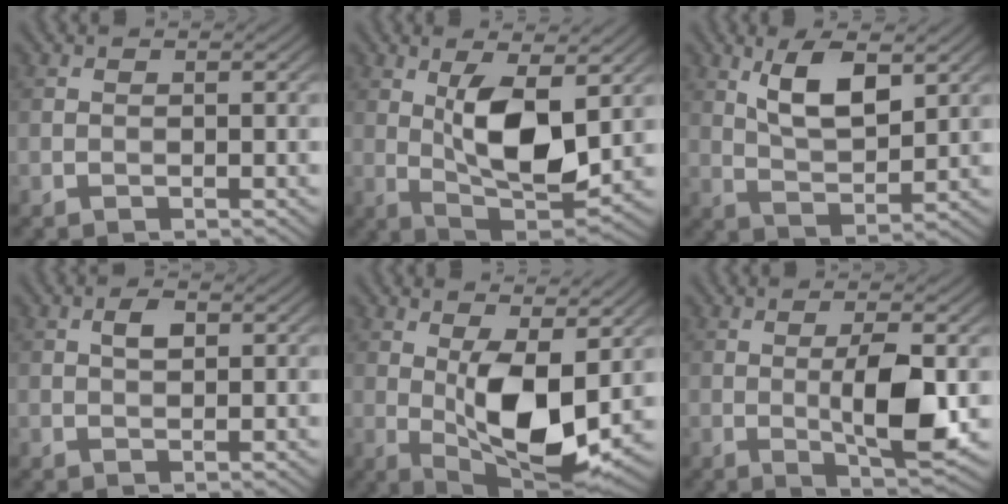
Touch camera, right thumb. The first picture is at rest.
{"total": 10.0, "force": [1.9, 4.2, 8.9], "torque": [-0.168, -0.006, 0.038]}
{"total": 7.3, "force": [3.4, 2.8, 5.8], "torque": [-0.116, -0.006, 0.067]}
{"total": 1.9, "force": [0.6, 1.0, 1.5], "torque": [-0.030, 0.002, 0.008]}
{"total": 11.0, "force": [0.8, 4.8, 9.9], "torque": [-0.174, -0.009, 0.018]}
{"total": 7.0, "force": [-0.3, 1.7, 6.7], "torque": [-0.119, 0.000, -0.004]}